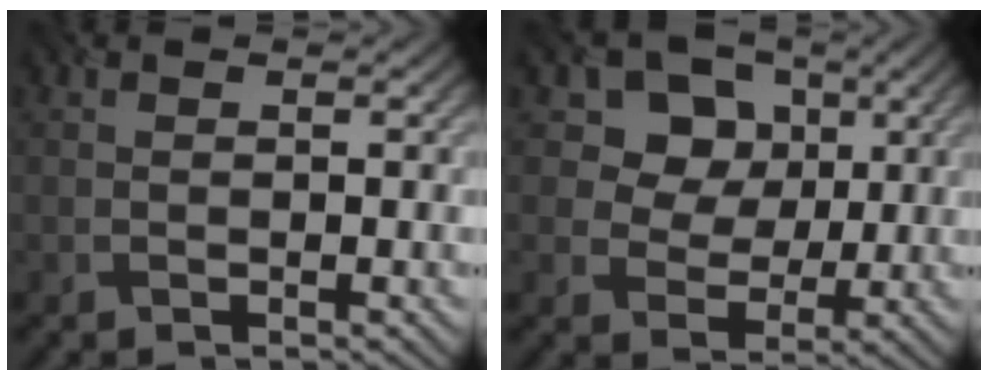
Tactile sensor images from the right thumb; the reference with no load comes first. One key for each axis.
{"total": 9.3, "fx": 3.9, "fy": 7.6, "fz": 3.6, "tx": -0.097, "ty": -0.007, "tz": 0.088}